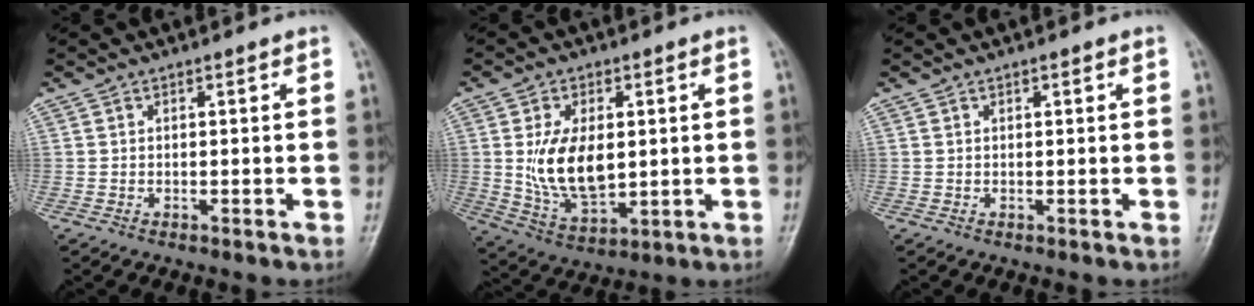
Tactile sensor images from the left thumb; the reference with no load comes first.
{"total": 12.2, "force": [1.0, 7.0, 9.9], "torque": [-0.167, -0.013, 0.032]}
{"total": 0.6, "force": [0.2, 0.1, 0.5], "torque": [-0.010, 0.000, 0.004]}